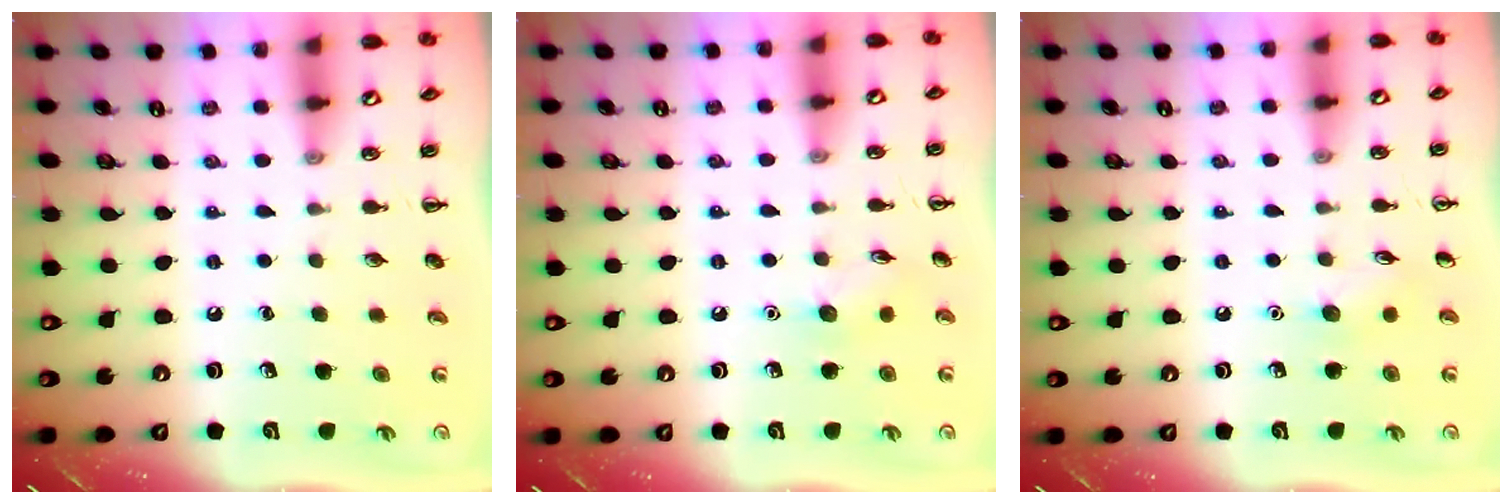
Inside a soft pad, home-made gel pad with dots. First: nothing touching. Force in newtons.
{"total": 6.3, "press": 6.2, "slide": 1.5}
{"total": 5.7, "press": 5.5, "slide": 1.5}